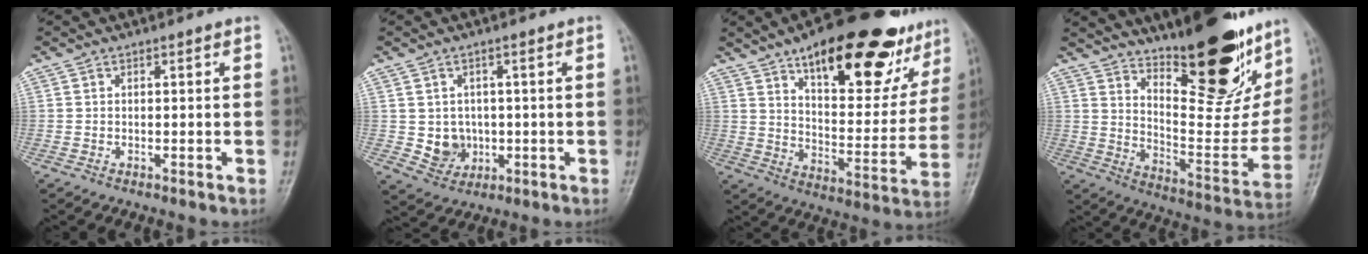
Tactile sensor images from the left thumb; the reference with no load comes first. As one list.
[{"total": 5.3, "force": [0.0, 4.7, 2.4], "torque": [-0.015, -0.001, 0.012]}, {"total": 26.8, "force": [17.0, 10.5, 17.9], "torque": [-0.202, -0.051, 0.248]}, {"total": 28.2, "force": [18.8, 9.8, 18.5], "torque": [-0.227, -0.112, 0.283]}]